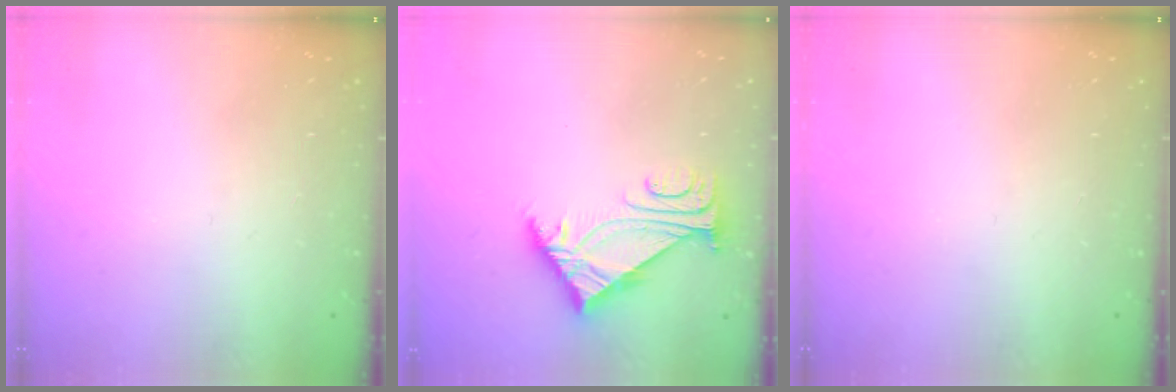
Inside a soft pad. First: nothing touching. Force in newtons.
{"total": 5.4, "press": 5.2, "slide": 1.1}
{"total": 0.0}